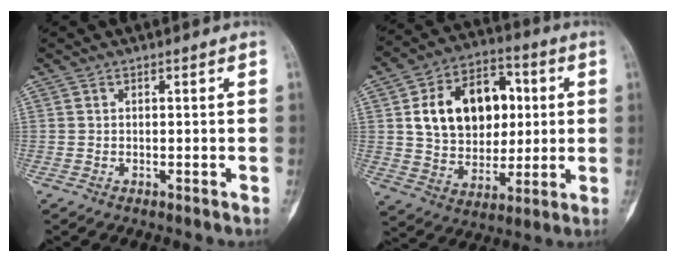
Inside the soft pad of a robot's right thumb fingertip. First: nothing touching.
{"total": 19.0, "force": [3.7, 13.5, 12.9], "torque": [-0.164, 0.009, 0.064]}